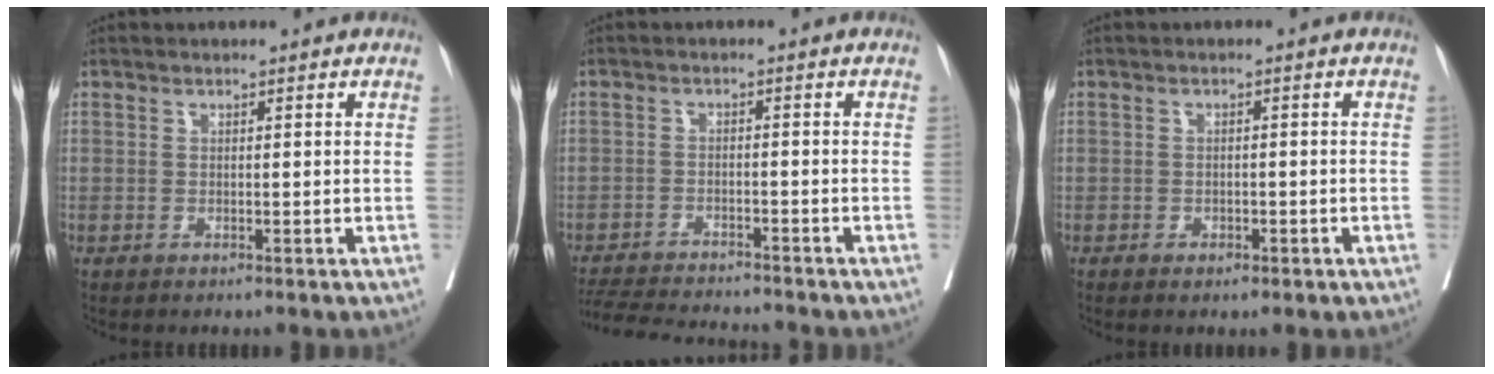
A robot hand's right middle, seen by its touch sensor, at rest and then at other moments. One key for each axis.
{"total": 9.7, "fx": -9.3, "fy": 0.6, "fz": 2.8, "tx": -0.044, "ty": -0.005, "tz": -0.145}
{"total": 1.9, "fx": -1.0, "fy": 1.2, "fz": 1.2, "tx": -0.016, "ty": 0.003, "tz": -0.008}